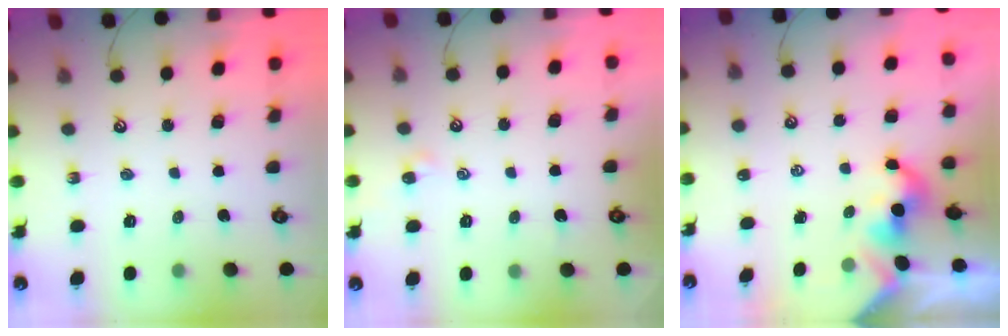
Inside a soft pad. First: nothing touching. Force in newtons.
{"total": 0.0}
{"total": 2.1, "press": 2.1, "slide": 0.2}